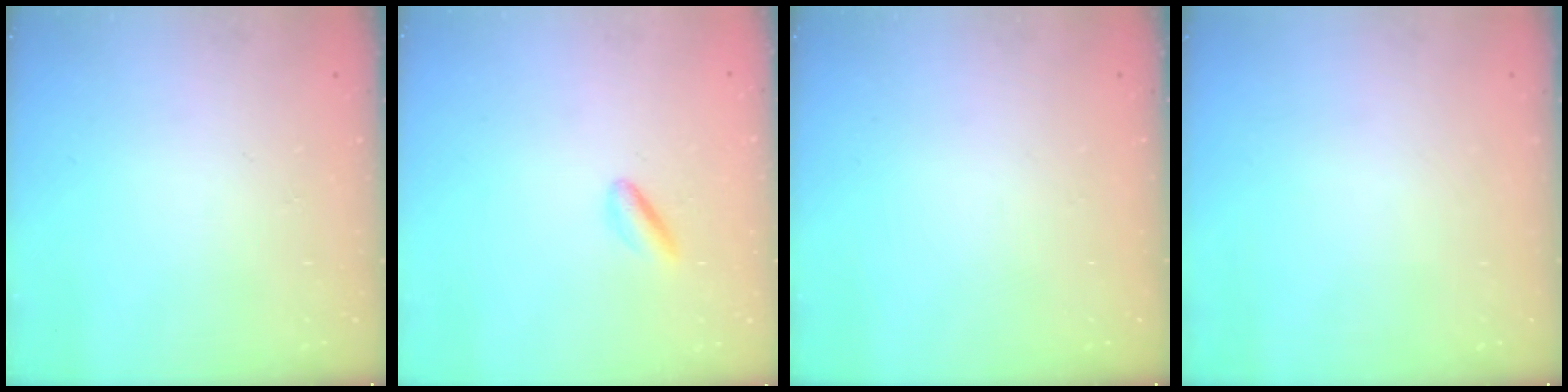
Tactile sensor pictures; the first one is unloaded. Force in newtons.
{"total": 3.0, "press": 2.9, "slide": 0.6}
{"total": 0.0}
{"total": 0.0}